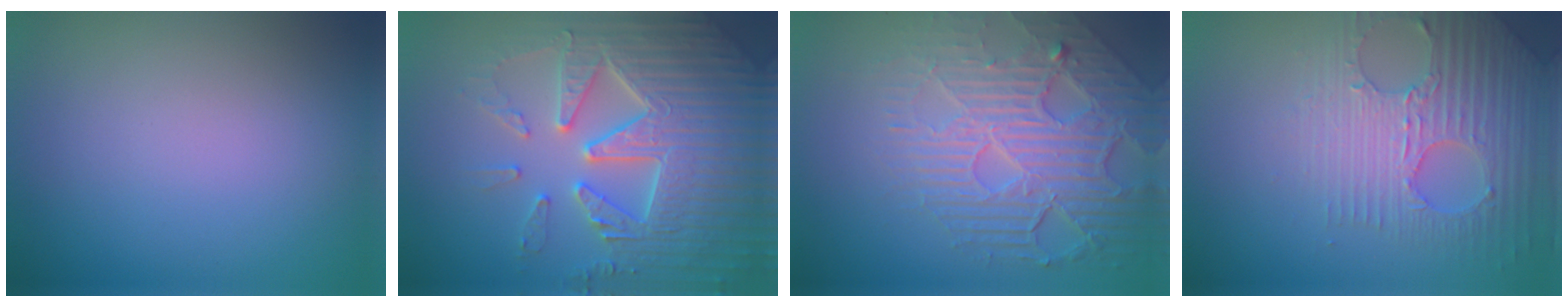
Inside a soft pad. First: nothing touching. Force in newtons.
{"total": 7.7, "press": 7.5, "slide": 1.6}
{"total": 8.0, "press": 5.6, "slide": 5.7}
{"total": 4.5, "press": 4.3, "slide": 1.1}